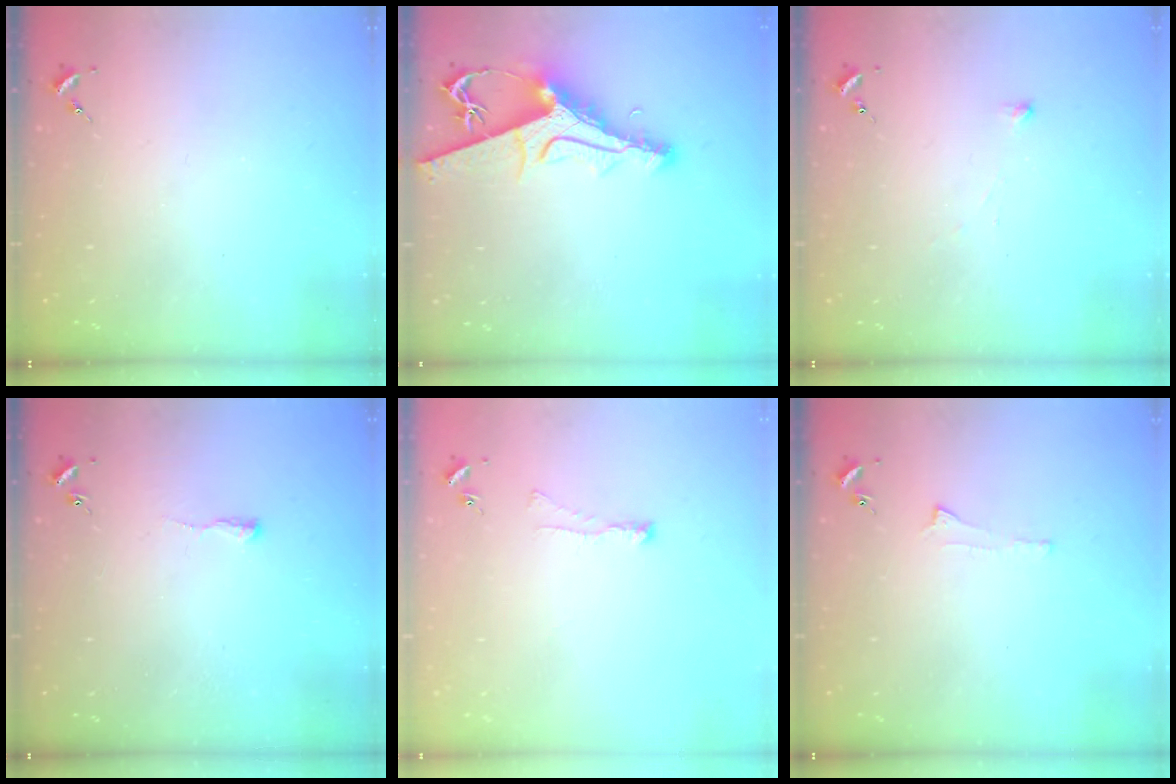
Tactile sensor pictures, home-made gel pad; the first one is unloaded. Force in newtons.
{"total": 11.6, "press": 11.6, "slide": 1.2}
{"total": 2.6, "press": 2.6, "slide": 0.6}
{"total": 2.8, "press": 2.7, "slide": 0.6}
{"total": 2.7, "press": 2.6, "slide": 0.7}
{"total": 4.0, "press": 4.0, "slide": 0.7}